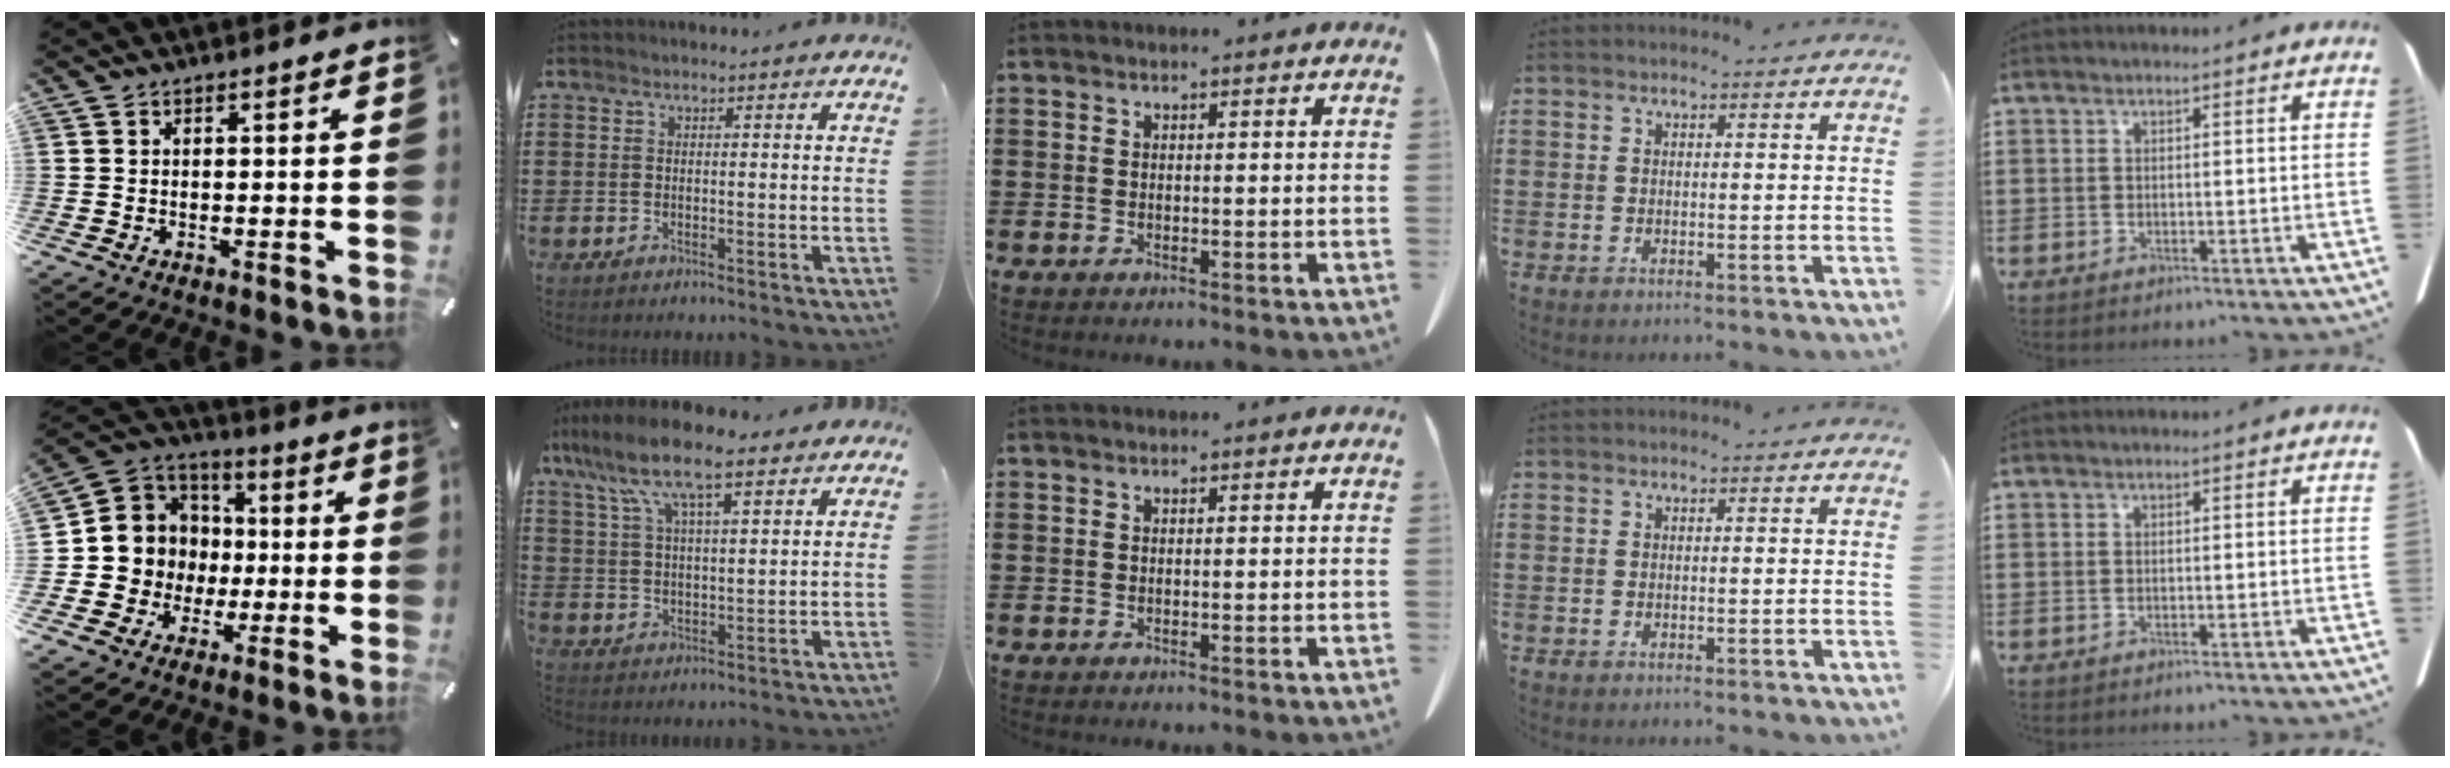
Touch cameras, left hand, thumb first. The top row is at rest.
{"thumb": {"total": 11.7, "force": [-0.9, 11.7, 0.3], "torque": [-0.010, -0.010, 0.000]}, "index": {"total": 10.6, "force": [7.2, 3.0, 7.1], "torque": [-0.156, -0.007, 0.130]}}